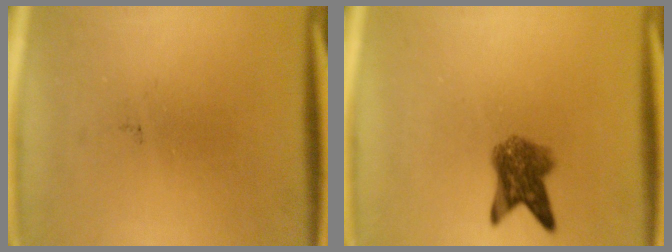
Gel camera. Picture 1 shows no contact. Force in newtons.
{"total": 5.2}